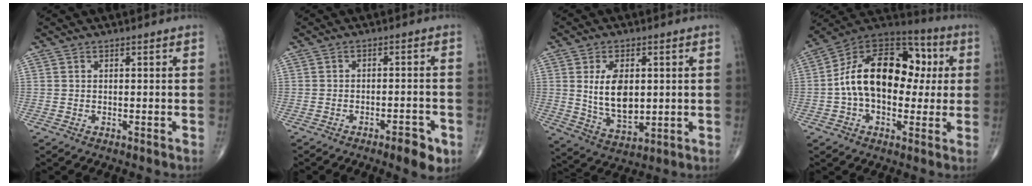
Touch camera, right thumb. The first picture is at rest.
{"total": 5.3, "force": [-3.0, 1.7, 4.0], "torque": [-0.048, 0.012, -0.040]}
{"total": 10.6, "force": [1.3, 6.1, 8.6], "torque": [-0.137, -0.021, 0.036]}
{"total": 20.7, "force": [1.3, 13.4, 15.7], "torque": [-0.231, 0.040, 0.013]}